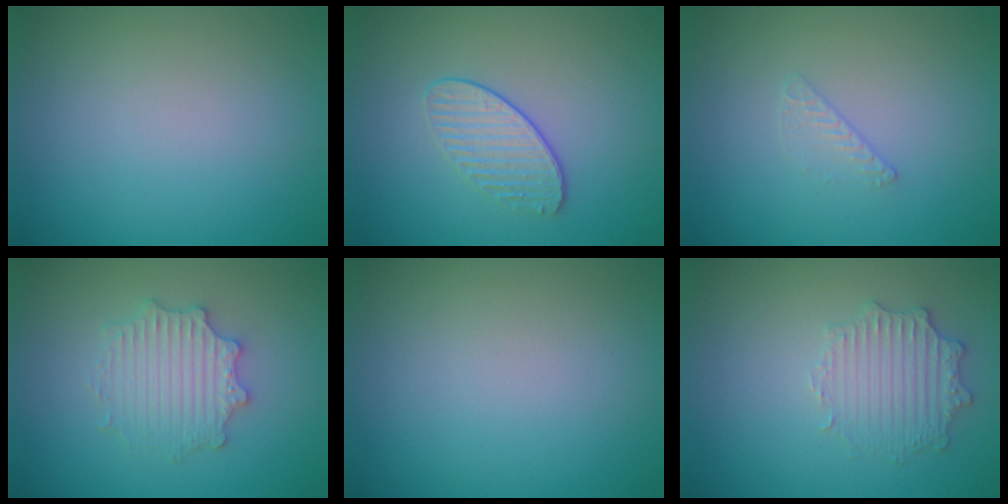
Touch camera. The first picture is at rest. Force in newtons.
{"total": 1.9, "press": 1.5, "slide": 1.2}
{"total": 0.6, "press": 0.3, "slide": 0.5}
{"total": 3.6, "press": 3.5, "slide": 0.6}
{"total": 0.0}
{"total": 2.6, "press": 2.5, "slide": 0.7}